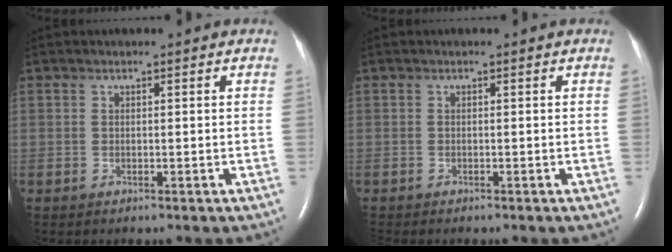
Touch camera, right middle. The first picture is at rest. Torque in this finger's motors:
{"motor_torque": [0.52, -0.72, -0.03, 0.01]}